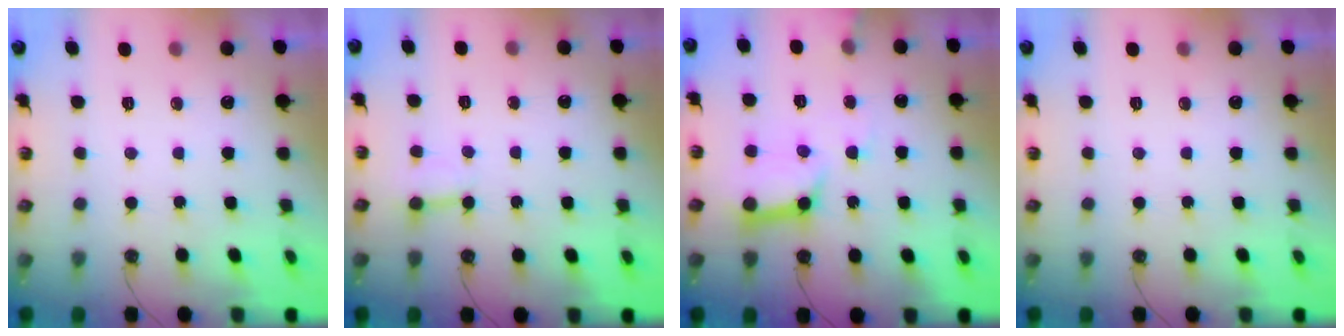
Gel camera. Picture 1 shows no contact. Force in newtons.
{"total": 2.7, "press": 2.7, "slide": 0.2}
{"total": 12.7, "press": 12.6, "slide": 1.5}
{"total": 0.0}